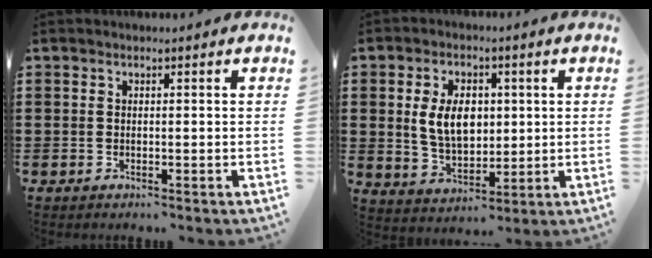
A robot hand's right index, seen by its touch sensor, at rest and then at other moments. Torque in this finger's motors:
{"motor_torque": [0.95, 0.46, 0.34, 0.21]}